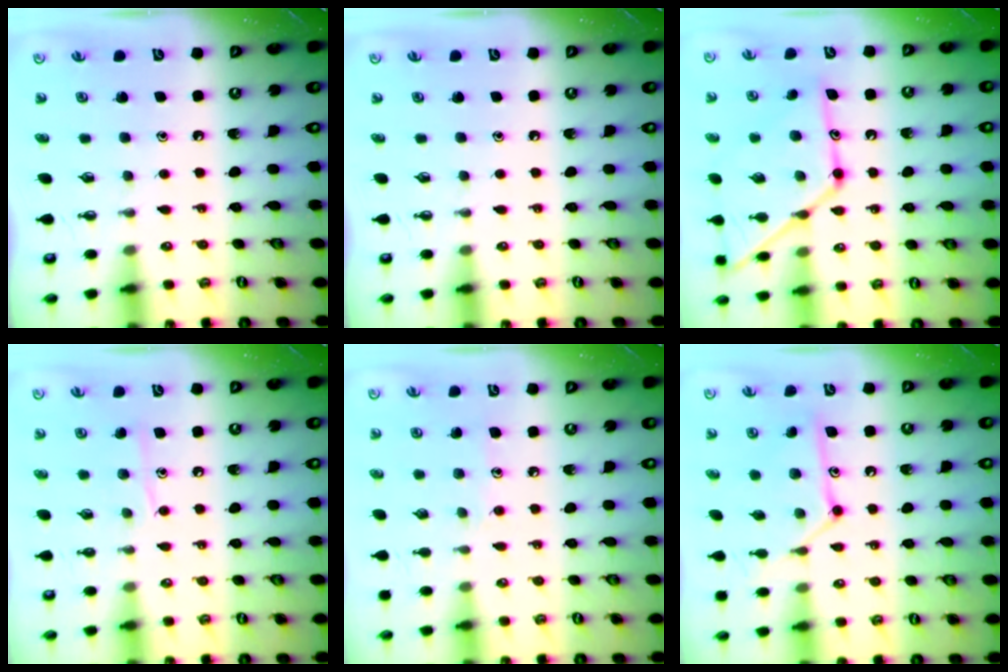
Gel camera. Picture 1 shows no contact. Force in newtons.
{"total": 0.0}
{"total": 16.1, "press": 16.0, "slide": 1.2}
{"total": 6.9, "press": 6.8, "slide": 0.8}
{"total": 6.2, "press": 6.2, "slide": 0.6}
{"total": 13.3, "press": 13.3, "slide": 0.4}